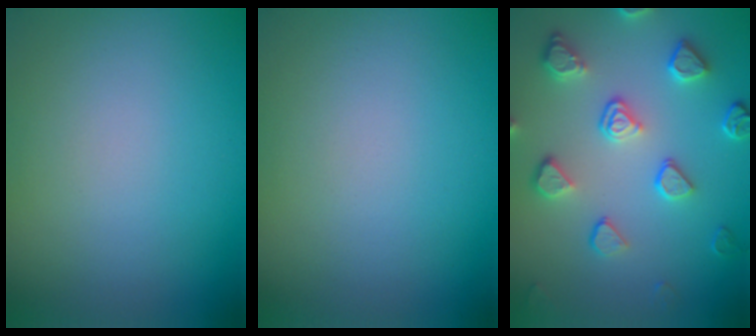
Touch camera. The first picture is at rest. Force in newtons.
{"total": 0.0}
{"total": 4.1, "press": 3.8, "slide": 1.4}